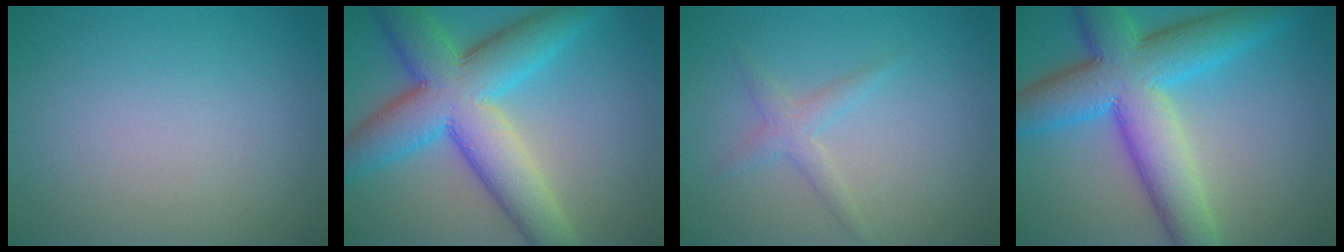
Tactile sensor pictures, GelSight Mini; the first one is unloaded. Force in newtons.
{"total": 11.0, "press": 11.0, "slide": 0.4}
{"total": 1.9, "press": 1.9, "slide": 0.0}
{"total": 10.9, "press": 10.9, "slide": 0.1}